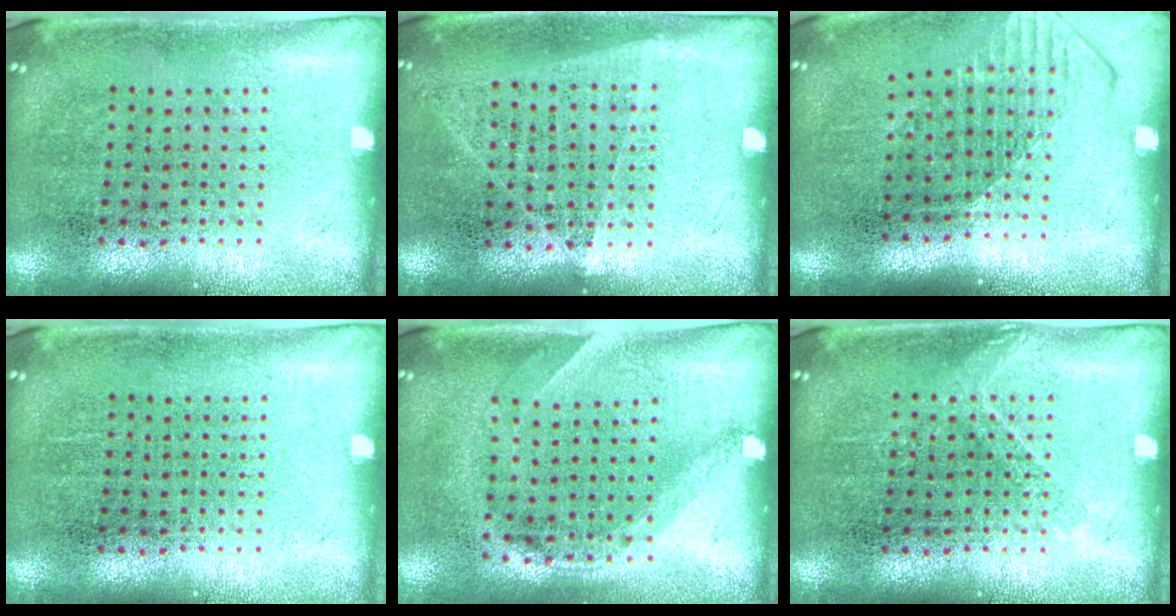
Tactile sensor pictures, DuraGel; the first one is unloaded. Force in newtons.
{"total": 1.0, "press": 0.9, "slide": 0.4}
{"total": 1.6, "press": 1.2, "slide": 1.1}
{"total": 0.0}
{"total": 1.4, "press": 1.1, "slide": 0.9}
{"total": 1.1, "press": 1.1, "slide": 0.3}